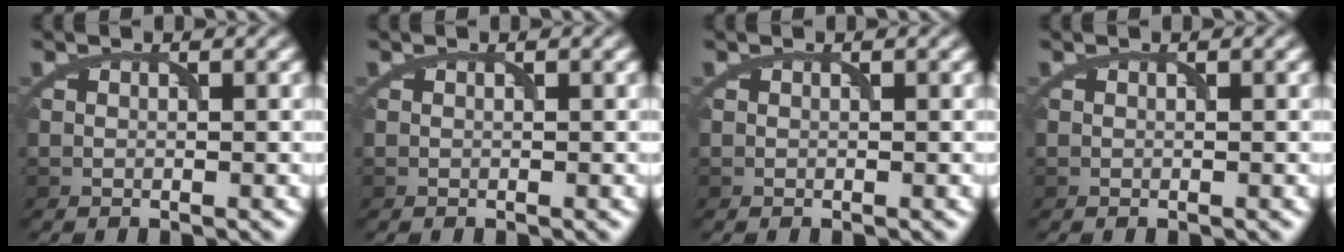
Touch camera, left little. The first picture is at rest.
{"total": 0.0}
{"total": 0.0}
{"total": 0.0}